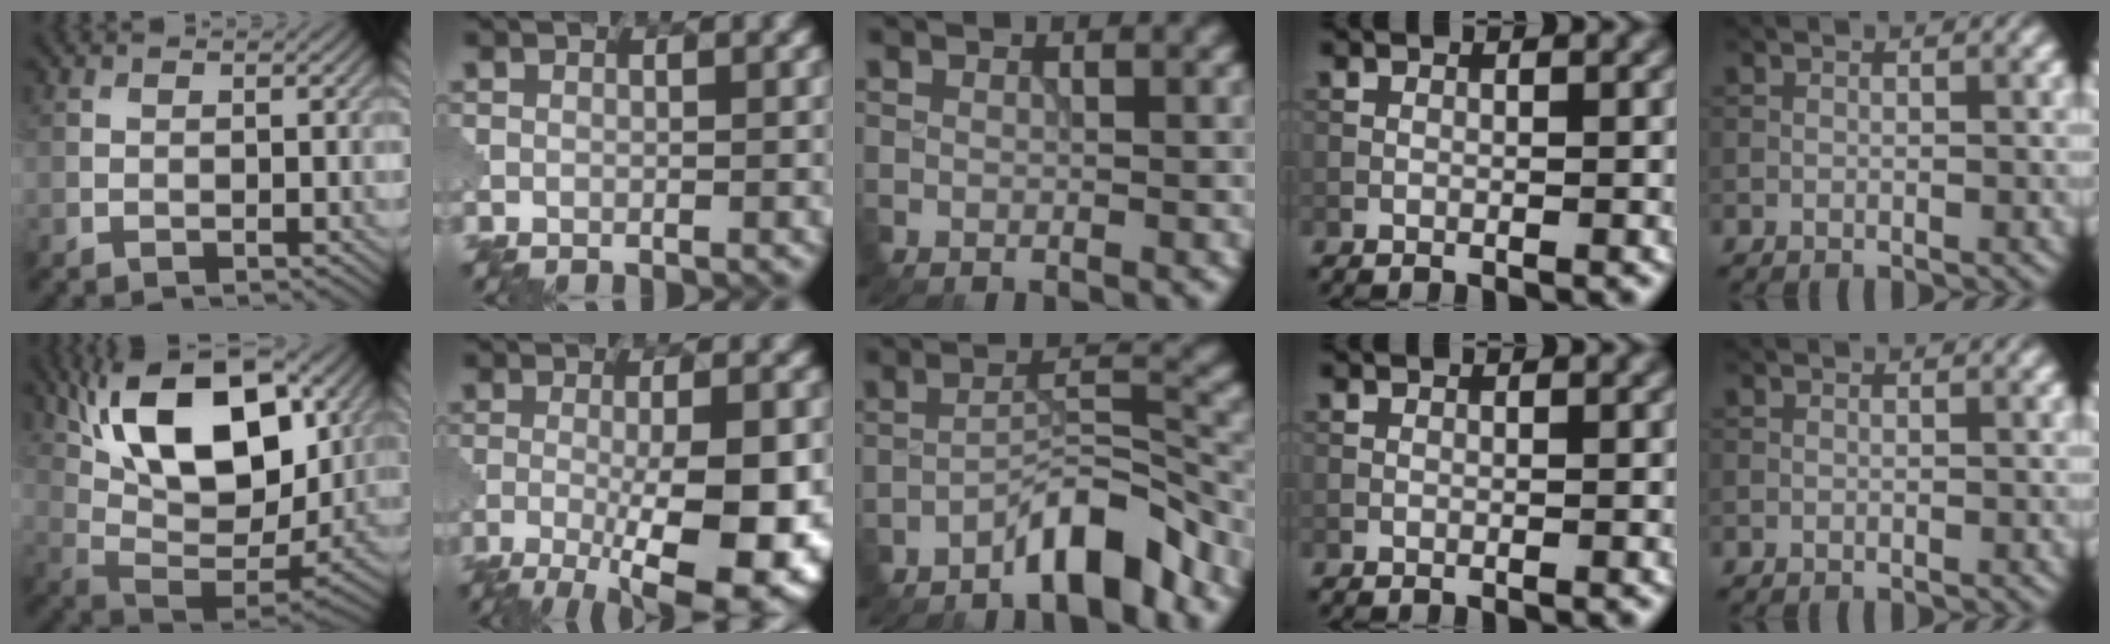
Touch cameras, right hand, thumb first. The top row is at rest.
{"thumb": {"total": 18.3, "force": [8.0, 9.1, 13.7], "torque": [-0.241, 0.024, 0.127]}, "index": {"total": 12.2, "force": [-3.9, 3.6, 11.0], "torque": [-0.167, -0.011, -0.051]}, "middle": {"total": 5.7, "force": [-4.2, 1.1, 3.6], "torque": [-0.054, 0.016, -0.080]}}